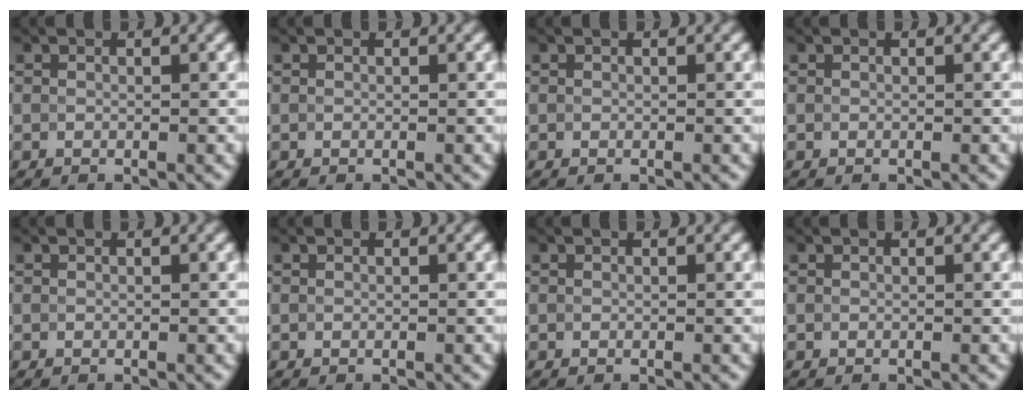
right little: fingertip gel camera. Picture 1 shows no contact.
{"total": 0.0}
{"total": 0.0}
{"total": 0.0}
{"total": 0.0}
{"total": 0.0}
{"total": 0.0}
{"total": 0.0}